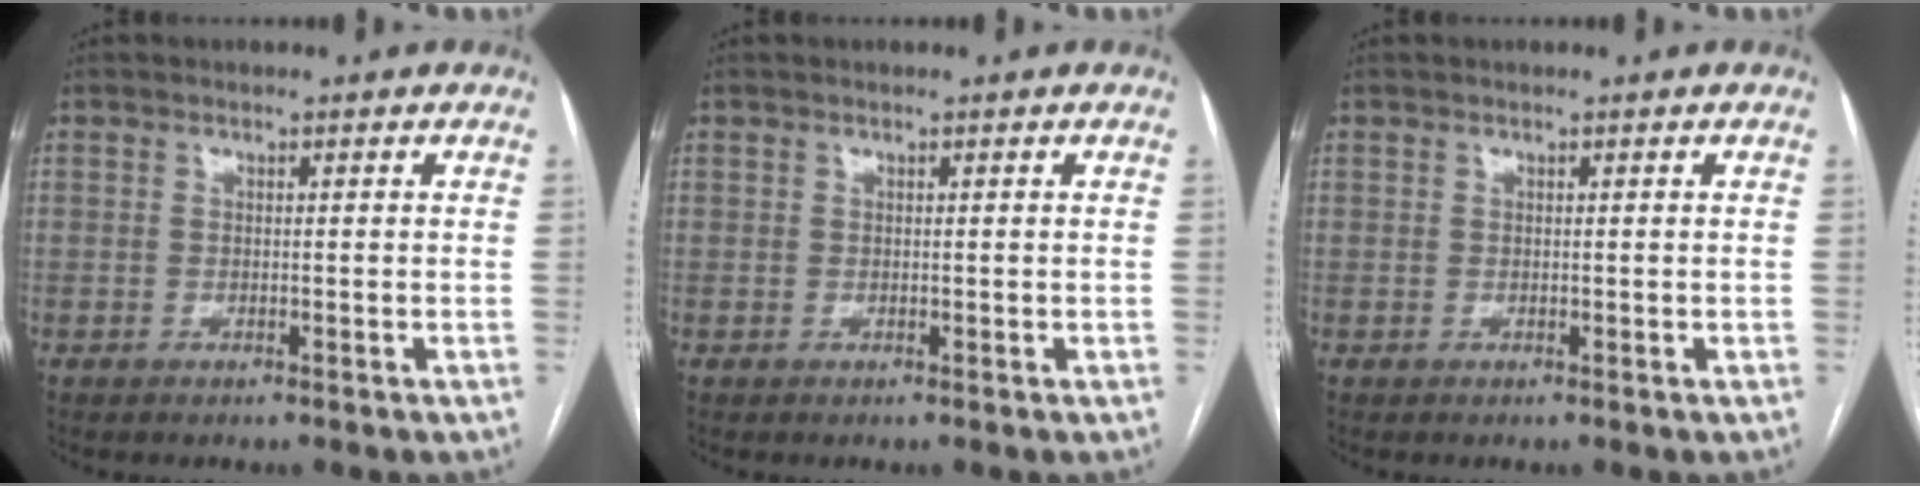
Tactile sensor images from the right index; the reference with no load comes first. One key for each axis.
{"total": 0.0}
{"total": 0.0}